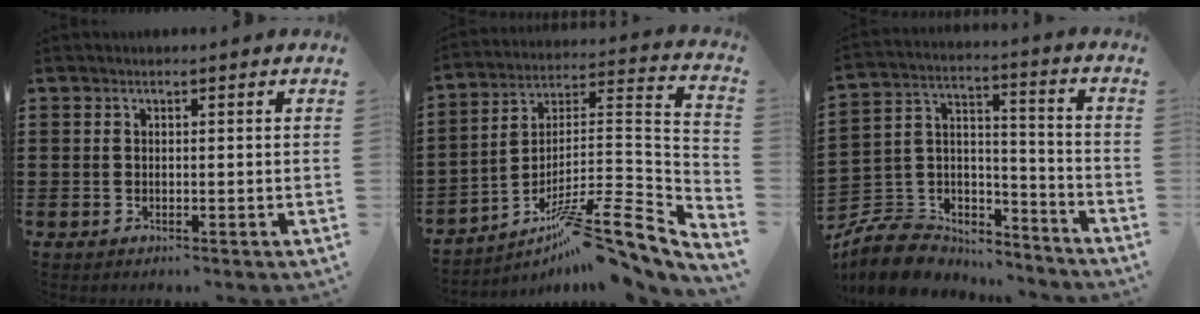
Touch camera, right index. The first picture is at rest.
{"total": 10.3, "force": [-7.0, 0.8, 7.5], "torque": [-0.121, -0.007, -0.139]}
{"total": 8.5, "force": [-7.2, 4.3, 1.6], "torque": [-0.056, 0.016, -0.140]}